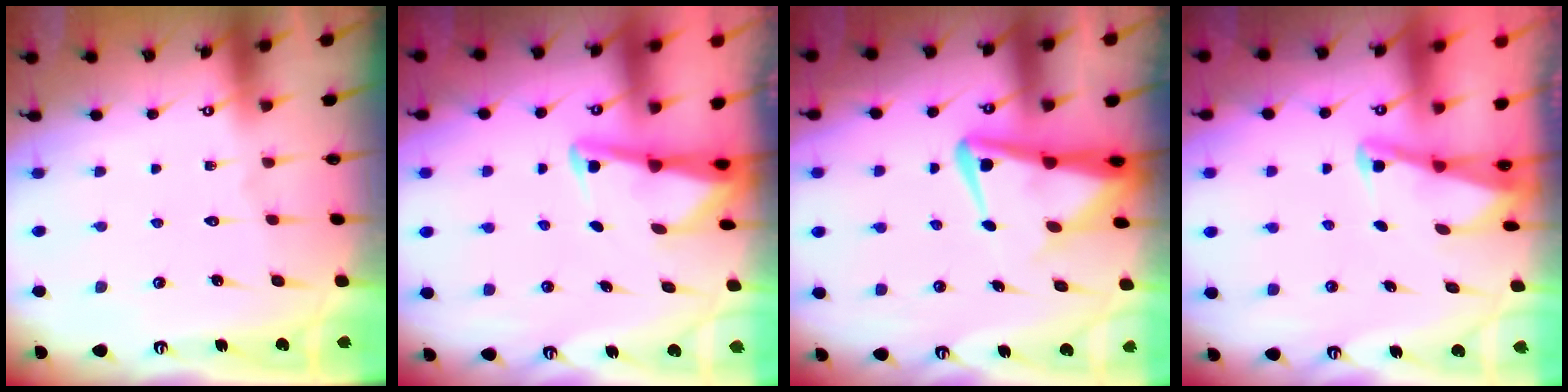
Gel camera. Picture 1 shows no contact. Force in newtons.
{"total": 3.1, "press": 3.1, "slide": 0.4}
{"total": 7.5, "press": 7.4, "slide": 1.0}
{"total": 2.0, "press": 2.0, "slide": 0.4}